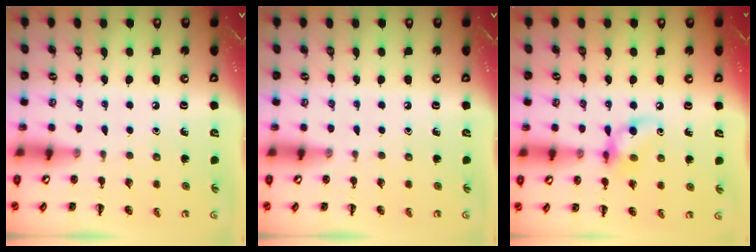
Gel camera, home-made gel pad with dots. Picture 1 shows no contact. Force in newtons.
{"total": 0.0}
{"total": 9.8, "press": 9.7, "slide": 1.3}